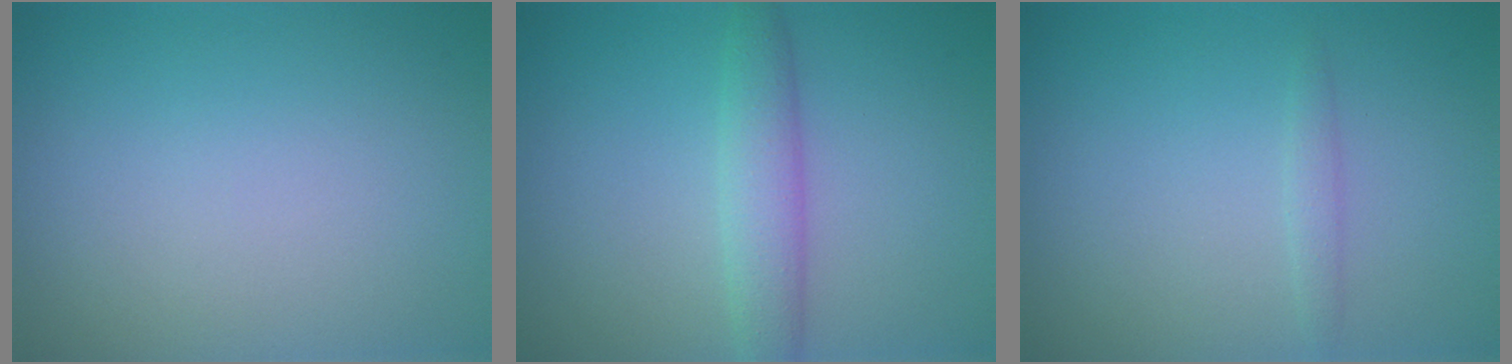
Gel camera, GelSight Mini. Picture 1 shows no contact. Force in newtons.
{"total": 3.0, "press": 3.0, "slide": 0.1}
{"total": 0.8, "press": 0.8, "slide": 0.0}